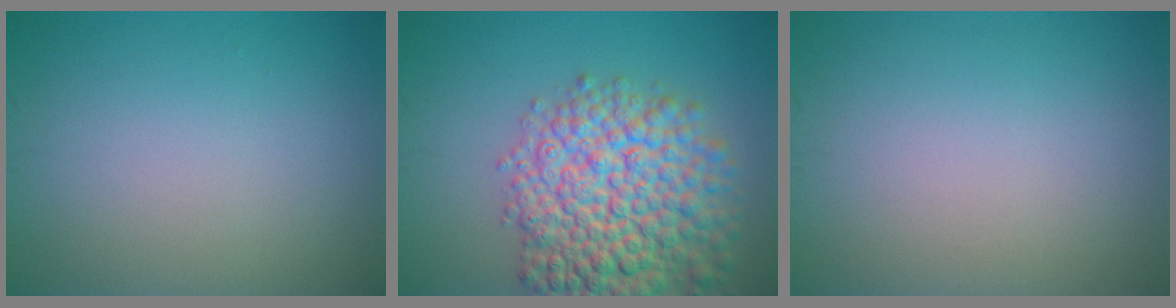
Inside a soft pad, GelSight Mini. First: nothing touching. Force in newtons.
{"total": 10.3, "press": 10.3, "slide": 0.4}
{"total": 0.0}